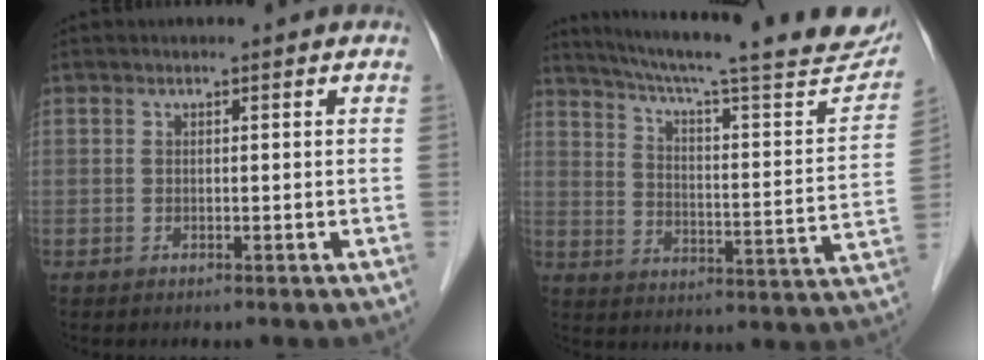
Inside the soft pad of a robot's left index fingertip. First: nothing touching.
{"total": 27.2, "force": [23.4, 2.7, 13.6], "torque": [-0.207, -0.042, 0.300]}